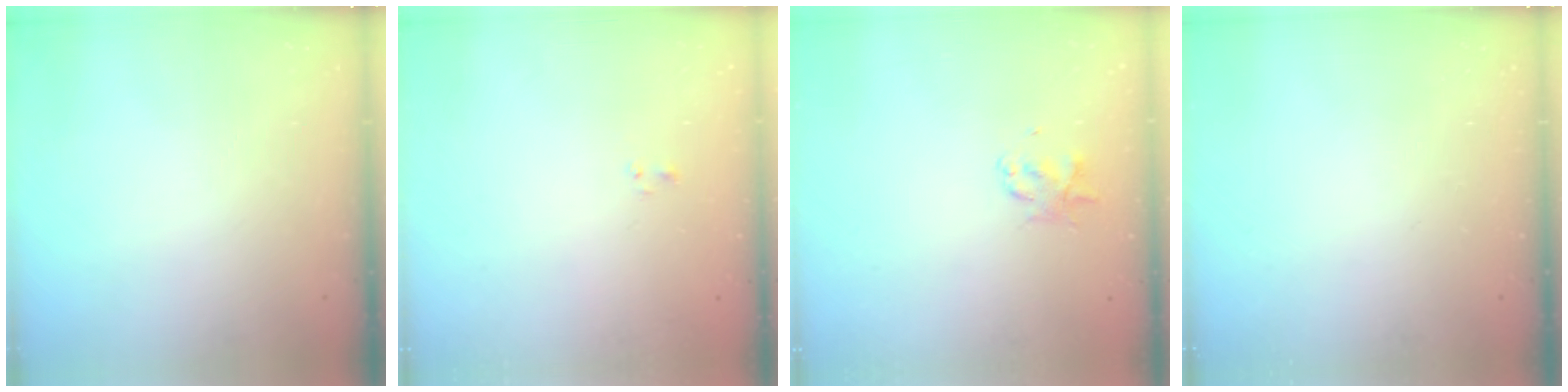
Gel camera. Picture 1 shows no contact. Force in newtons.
{"total": 0.6, "press": 0.3, "slide": 0.5}
{"total": 2.2, "press": 2.2, "slide": 0.4}
{"total": 0.0}